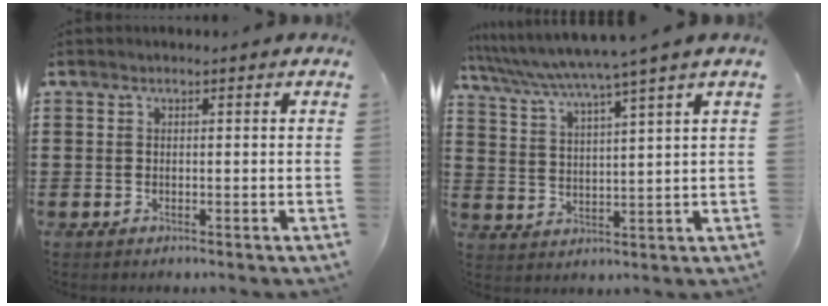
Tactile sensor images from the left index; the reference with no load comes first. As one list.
[{"total": 5.0, "force": [4.3, -1.4, 2.2], "torque": [-0.060, -0.035, 0.068]}]